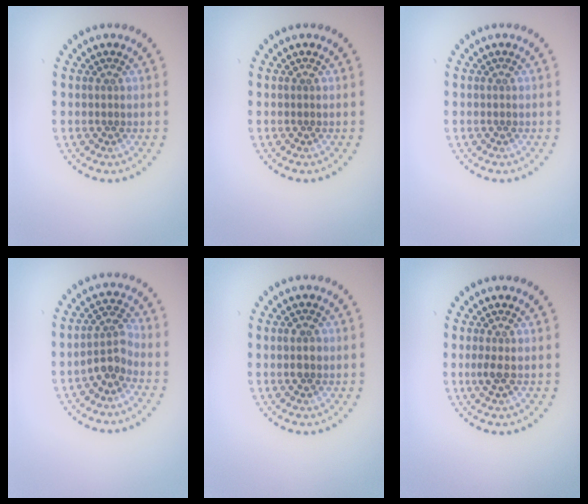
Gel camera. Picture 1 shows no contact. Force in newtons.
{"total": 0.0}
{"total": 0.0}
{"total": 2.5, "press": 2.0, "slide": 1.5}
{"total": 1.9, "press": 1.9, "slide": 0.1}
{"total": 1.0, "press": 1.0, "slide": 0.3}